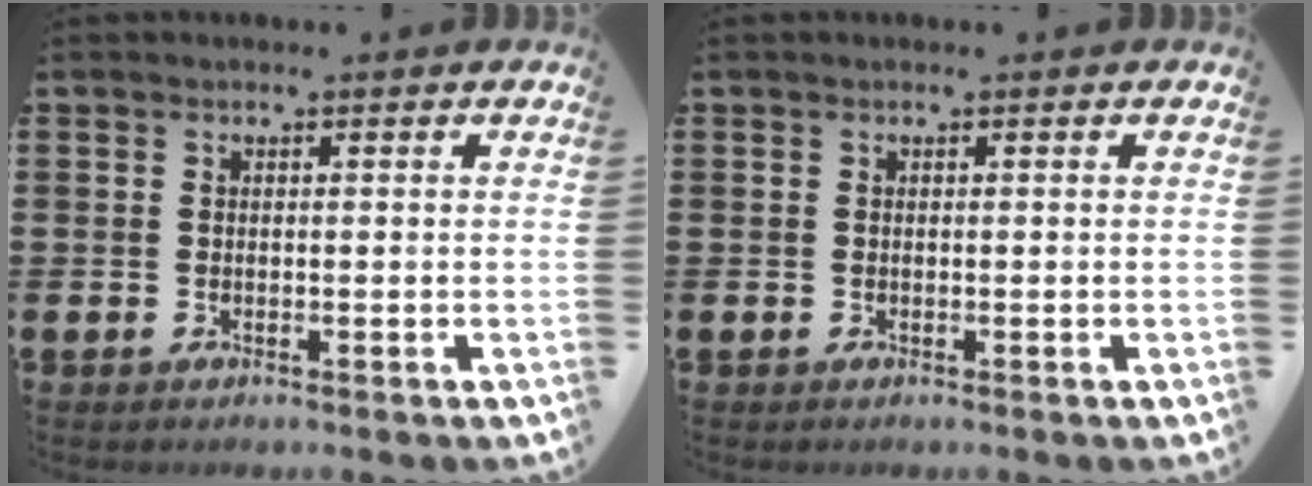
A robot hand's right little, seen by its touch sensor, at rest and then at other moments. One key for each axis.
{"total": 0.0}